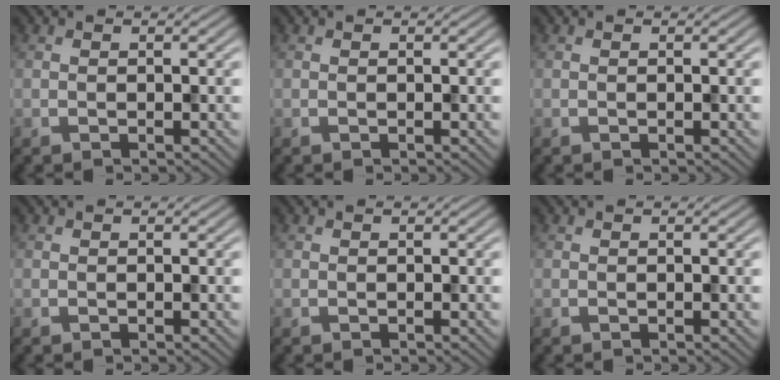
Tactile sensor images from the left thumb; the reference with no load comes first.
{"total": 0.0}
{"total": 0.0}
{"total": 0.0}
{"total": 0.0}
{"total": 0.0}